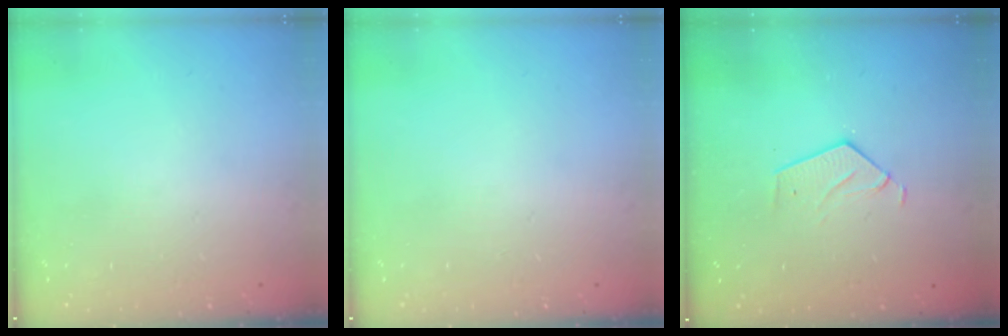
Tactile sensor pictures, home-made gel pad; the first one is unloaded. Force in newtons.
{"total": 0.0}
{"total": 3.2, "press": 3.1, "slide": 0.2}